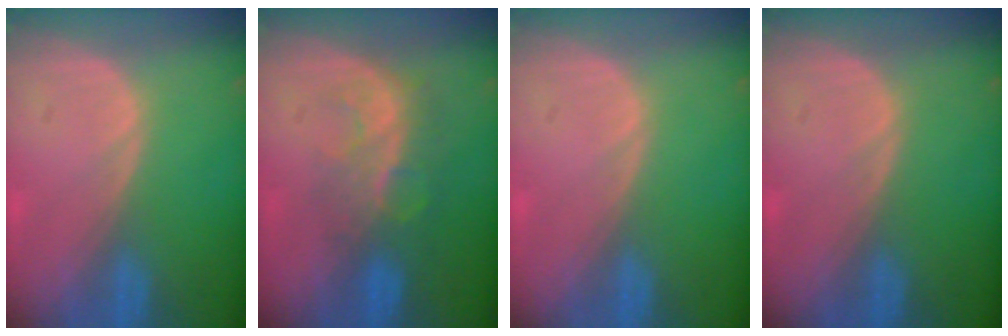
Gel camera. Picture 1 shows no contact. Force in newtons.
{"total": 8.2, "press": 7.0, "slide": 4.3}
{"total": 0.0}
{"total": 0.0}